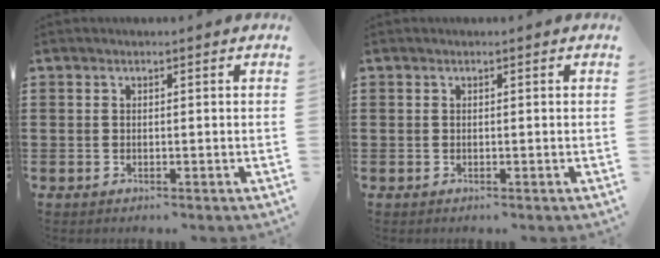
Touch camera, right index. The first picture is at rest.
{"total": 0.0}